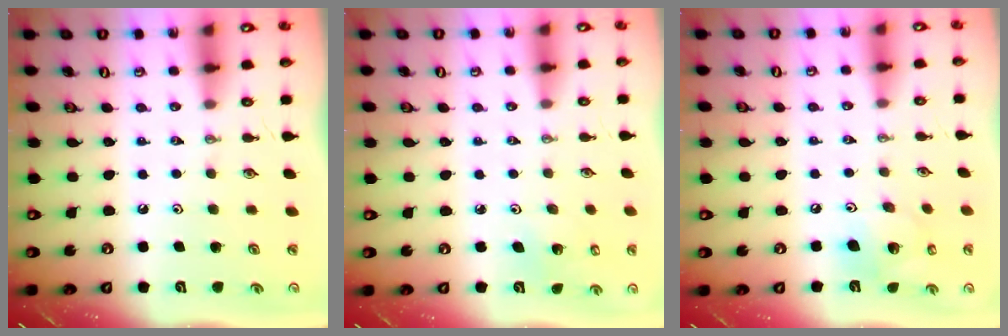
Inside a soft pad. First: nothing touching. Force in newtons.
{"total": 3.2, "press": 3.2, "slide": 0.2}
{"total": 12.3, "press": 12.2, "slide": 1.6}